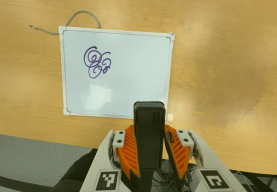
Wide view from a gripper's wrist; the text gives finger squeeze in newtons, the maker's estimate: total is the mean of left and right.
{"total": 4.6, "left": 3.2, "right": 6.0}